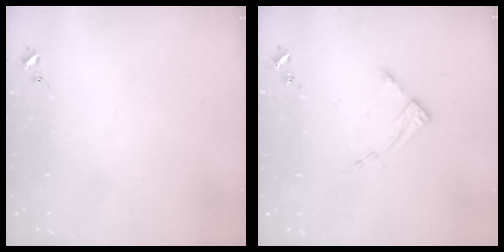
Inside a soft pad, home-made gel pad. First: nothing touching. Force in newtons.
{"total": 3.4, "press": 3.4, "slide": 0.4}